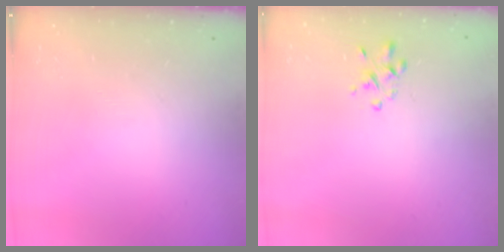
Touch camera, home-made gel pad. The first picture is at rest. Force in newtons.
{"total": 1.8, "press": 1.8, "slide": 0.5}